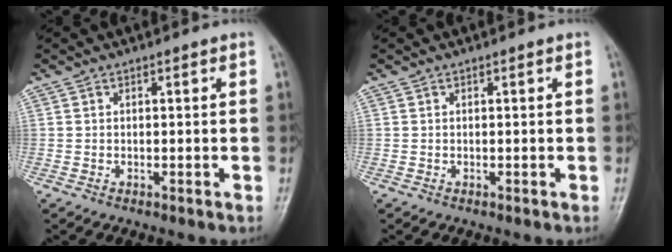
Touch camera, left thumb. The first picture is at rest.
{"total": 0.0}